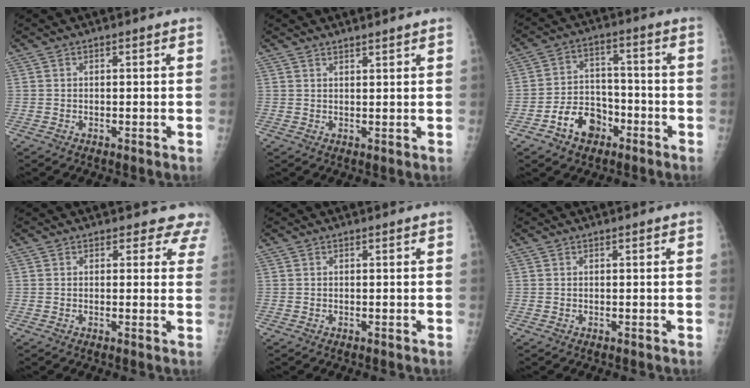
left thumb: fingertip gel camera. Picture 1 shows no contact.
{"total": 1.4, "force": [1.3, 0.0, 0.5], "torque": [-0.001, -0.009, 0.024]}
{"total": 9.3, "force": [-5.0, 6.6, 4.3], "torque": [-0.043, 0.041, -0.083]}
{"total": 4.9, "force": [4.2, 2.5, 0.2], "torque": [0.042, -0.017, 0.020]}
{"total": 0.0}
{"total": 0.0}